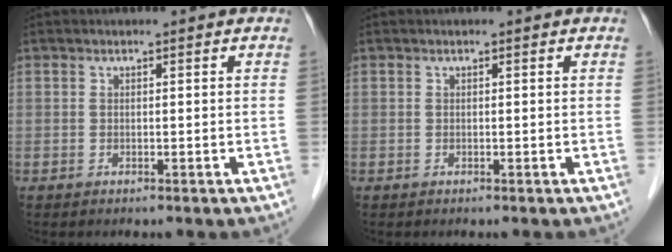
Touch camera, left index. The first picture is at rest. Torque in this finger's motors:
{"motor_torque": [0.00, 0.00, 0.00, 0.00]}